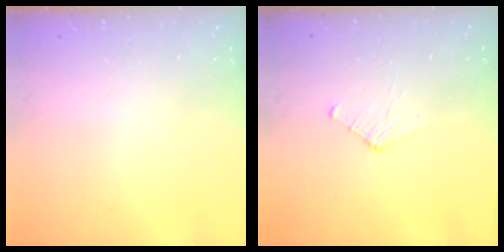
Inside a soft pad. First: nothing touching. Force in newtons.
{"total": 4.4, "press": 4.3, "slide": 0.4}